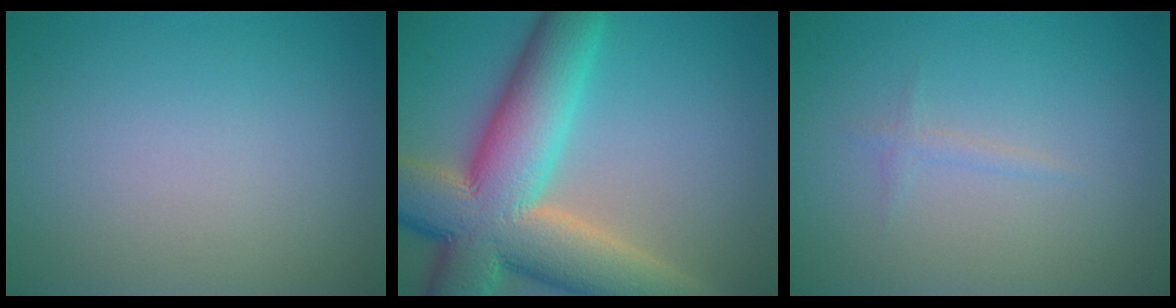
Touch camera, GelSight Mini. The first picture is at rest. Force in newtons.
{"total": 13.9, "press": 13.9, "slide": 0.9}
{"total": 0.8, "press": 0.8, "slide": 0.0}